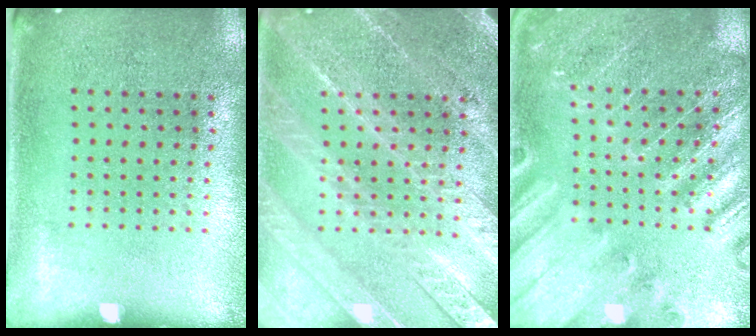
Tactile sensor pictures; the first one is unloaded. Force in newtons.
{"total": 5.2, "press": 5.1, "slide": 0.7}
{"total": 2.6, "press": 2.6, "slide": 0.2}